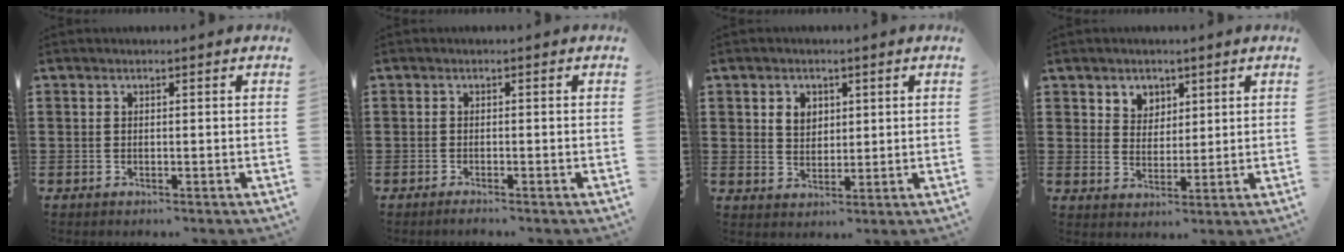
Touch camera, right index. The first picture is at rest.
{"total": 0.8, "force": [-0.7, -0.1, 0.2], "torque": [-0.005, -0.005, -0.014]}
{"total": 3.2, "force": [1.4, 2.6, 1.3], "torque": [-0.034, 0.011, 0.023]}
{"total": 3.7, "force": [2.3, 2.9, 0.1], "torque": [-0.019, 0.010, 0.043]}